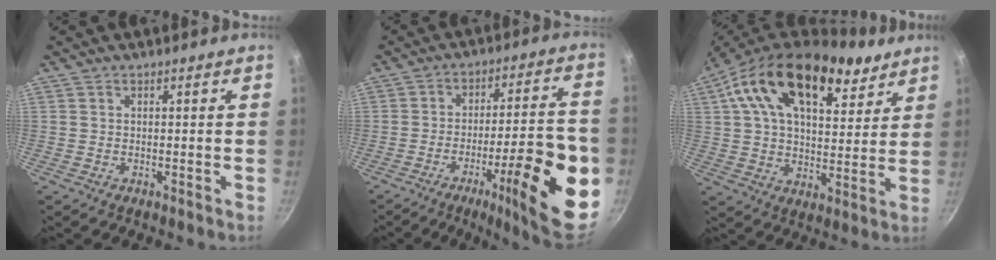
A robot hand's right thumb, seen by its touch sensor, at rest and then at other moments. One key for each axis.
{"total": 22.2, "fx": -7.6, "fy": 5.7, "fz": 20.0, "tx": -0.249, "ty": 0.029, "tz": -0.105}
{"total": 21.4, "fx": 11.7, "fy": 11.4, "fz": 13.8, "tx": -0.204, "ty": -0.029, "tz": 0.178}